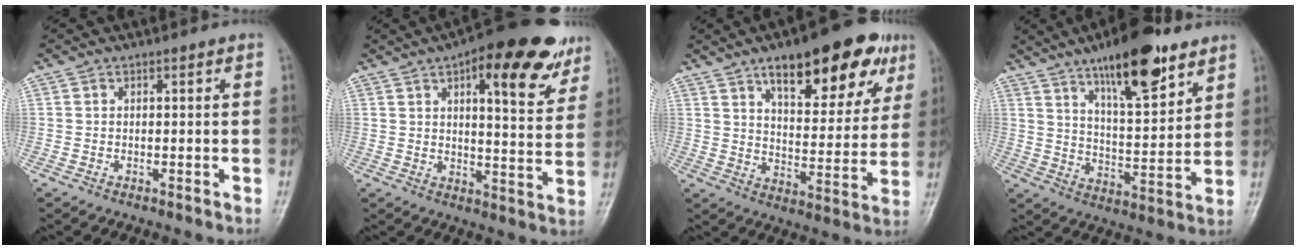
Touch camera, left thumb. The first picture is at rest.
{"total": 18.7, "force": [10.1, 6.8, 14.2], "torque": [-0.150, -0.030, 0.135]}
{"total": 20.4, "force": [11.5, 7.8, 14.9], "torque": [-0.164, -0.038, 0.168]}
{"total": 16.8, "force": [10.7, 5.3, 11.8], "torque": [-0.154, -0.058, 0.175]}